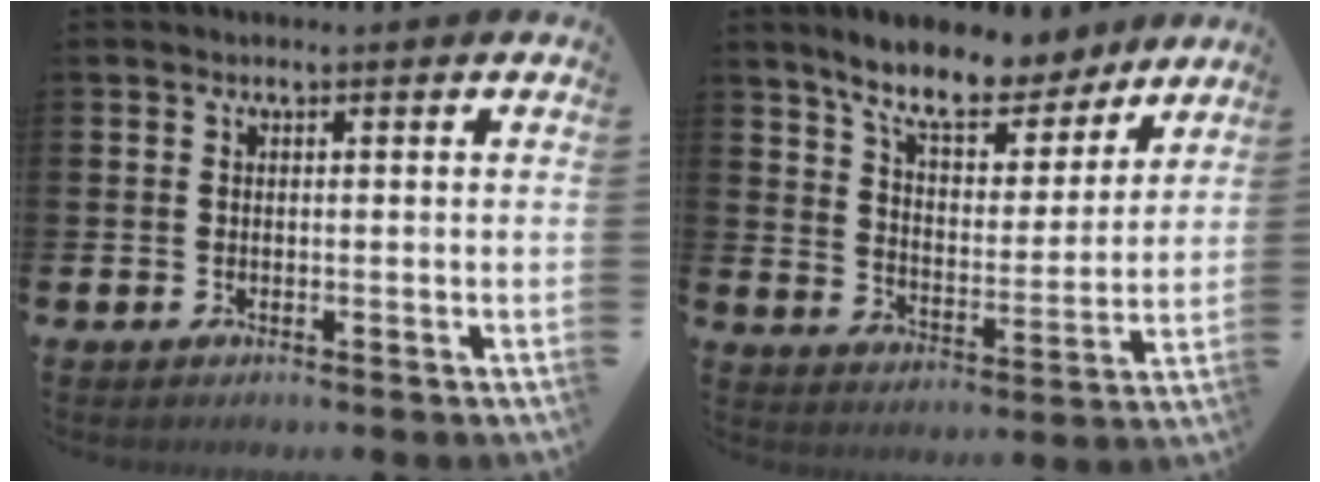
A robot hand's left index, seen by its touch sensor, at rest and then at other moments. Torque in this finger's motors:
{"motor_torque": [2.03, -0.11, 0.96, 0.21]}